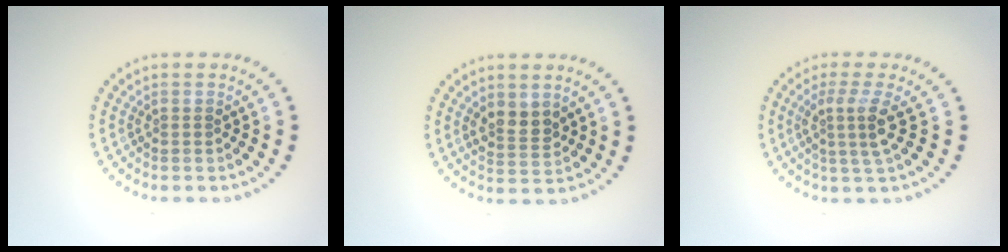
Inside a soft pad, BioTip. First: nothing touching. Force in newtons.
{"total": 2.5, "press": 2.3, "slide": 1.0}
{"total": 2.9, "press": 2.1, "slide": 2.0}